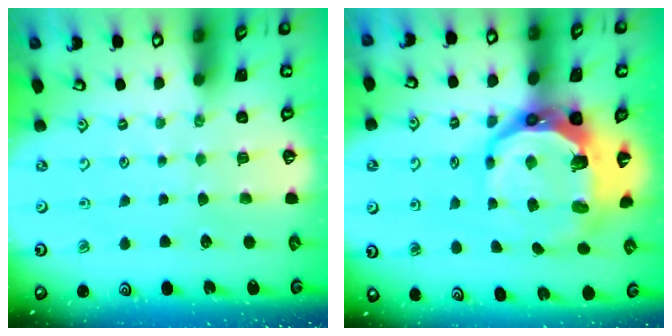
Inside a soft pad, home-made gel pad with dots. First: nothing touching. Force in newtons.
{"total": 15.4, "press": 14.5, "slide": 5.4}